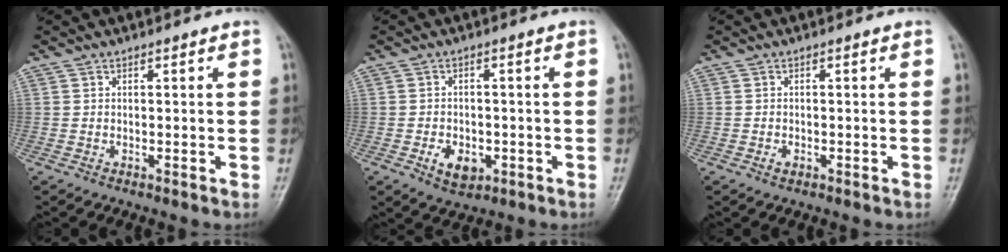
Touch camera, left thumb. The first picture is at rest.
{"total": 5.0, "force": [-1.7, 3.5, 3.1], "torque": [-0.041, 0.005, -0.020]}
{"total": 1.0, "force": [-0.3, 0.7, 0.7], "torque": [-0.010, 0.001, -0.004]}